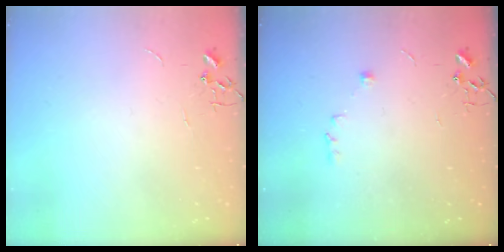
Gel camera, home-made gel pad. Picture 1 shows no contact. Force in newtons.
{"total": 6.1, "press": 6.0, "slide": 0.9}